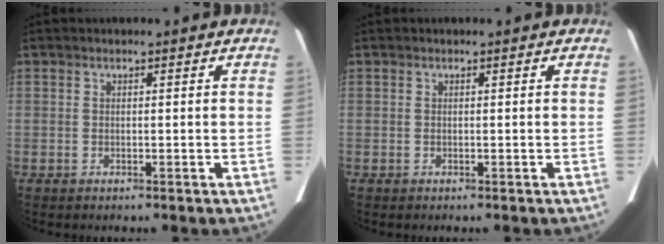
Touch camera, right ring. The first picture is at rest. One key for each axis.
{"total": 0.0}